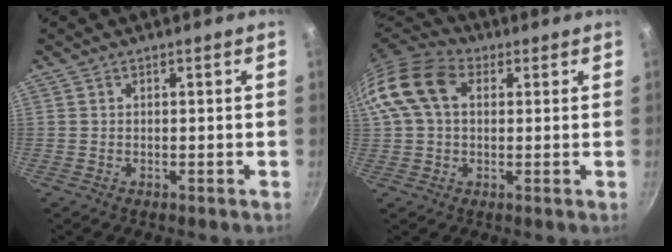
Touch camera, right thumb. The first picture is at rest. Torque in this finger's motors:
{"motor_torque": [-1.13, 1.66, 0.52, -0.44, 0.16]}